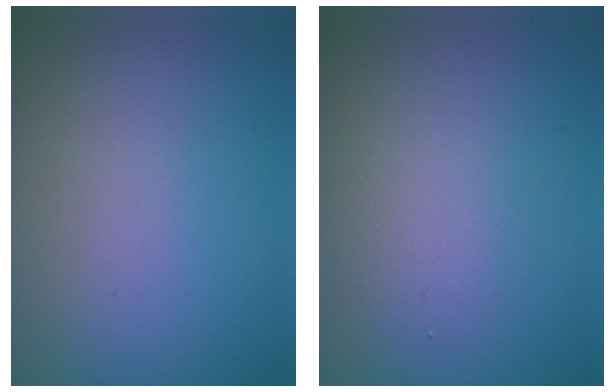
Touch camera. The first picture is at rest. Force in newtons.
{"total": 2.5, "press": 2.5, "slide": 0.1}